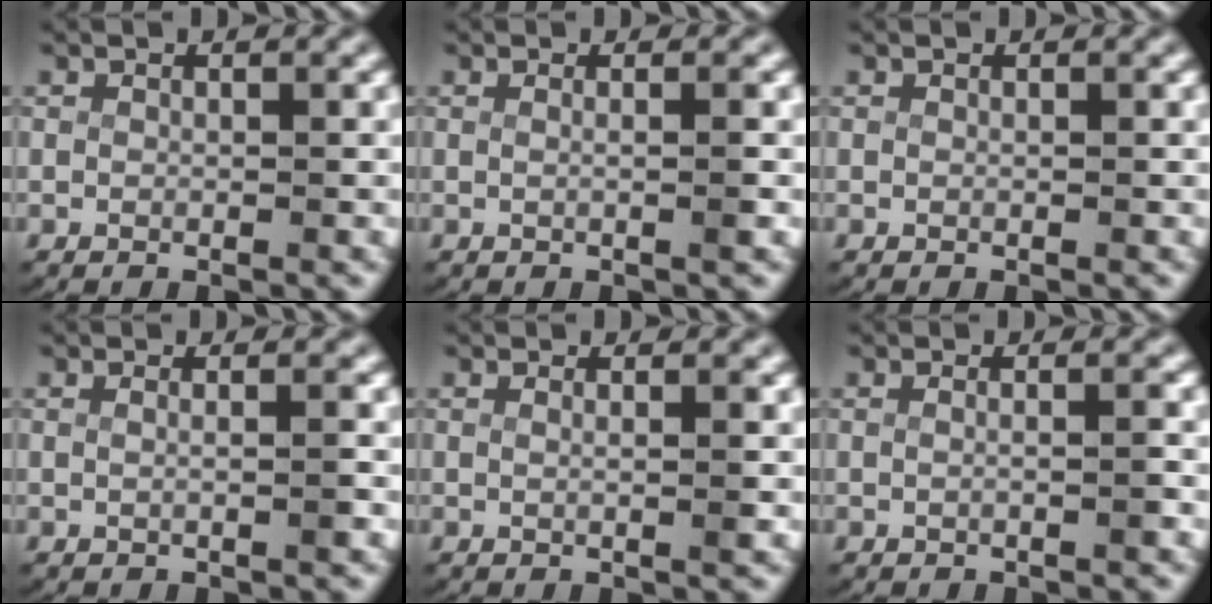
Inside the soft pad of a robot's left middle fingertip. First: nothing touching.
{"total": 1.3, "force": [-0.1, -0.3, 1.3], "torque": [-0.021, -0.001, -0.003]}
{"total": 0.0}
{"total": 1.4, "force": [-0.1, -0.2, 1.3], "torque": [-0.022, -0.001, -0.003]}
{"total": 1.3, "force": [0.2, -0.3, 1.2], "torque": [-0.020, -0.004, 0.004]}
{"total": 1.2, "force": [-0.4, -0.3, 1.1], "torque": [-0.020, -0.002, -0.006]}